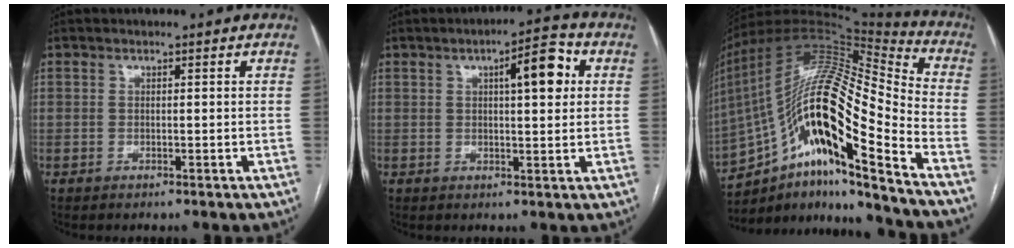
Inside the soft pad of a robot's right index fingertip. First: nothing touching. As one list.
[{"total": 7.4, "force": [2.1, 1.8, 6.8], "torque": [-0.096, 0.015, 0.027]}, {"total": 23.8, "force": [-12.1, 3.3, 20.2], "torque": [-0.363, 0.020, -0.210]}]